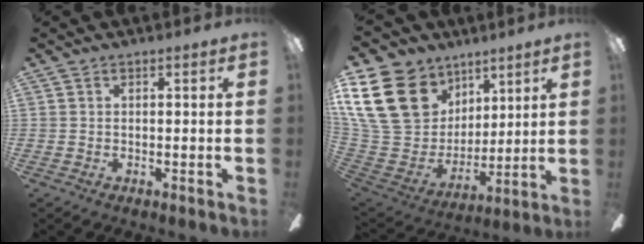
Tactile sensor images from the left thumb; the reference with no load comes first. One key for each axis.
{"total": 24.7, "fx": 10.9, "fy": 18.2, "fz": 12.6, "tx": -0.276, "ty": -0.039, "tz": 0.219}